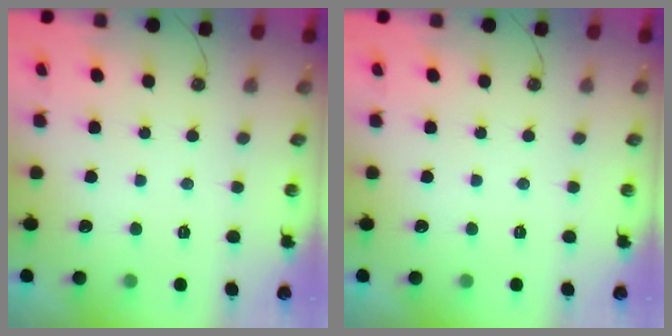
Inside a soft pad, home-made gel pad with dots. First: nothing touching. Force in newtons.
{"total": 0.0}